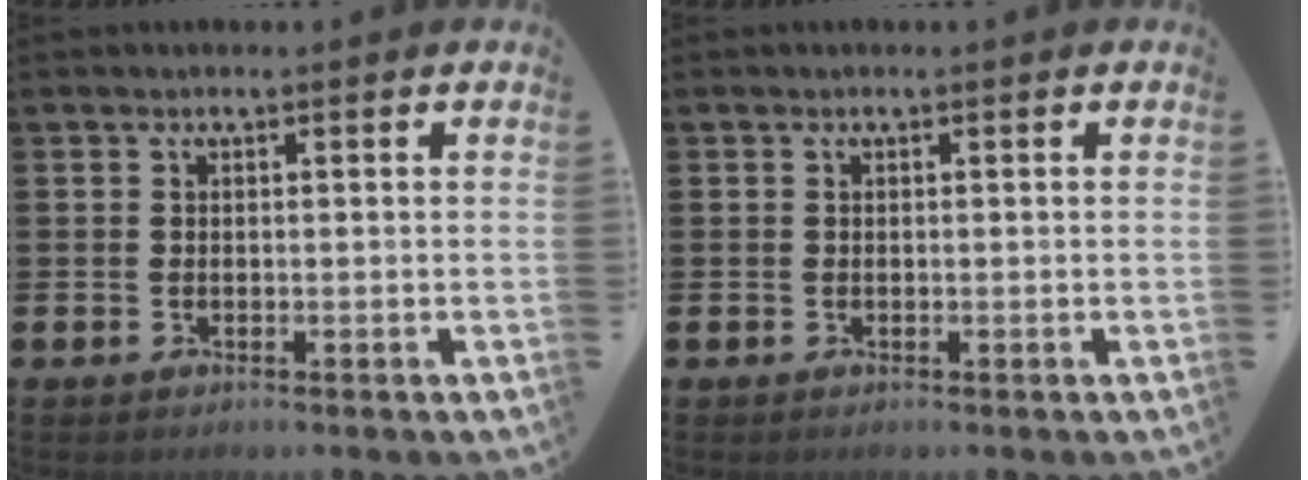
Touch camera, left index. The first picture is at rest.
{"total": 0.0}